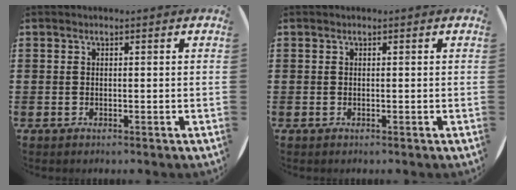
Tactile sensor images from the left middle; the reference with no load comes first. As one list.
[{"total": 0.0}]